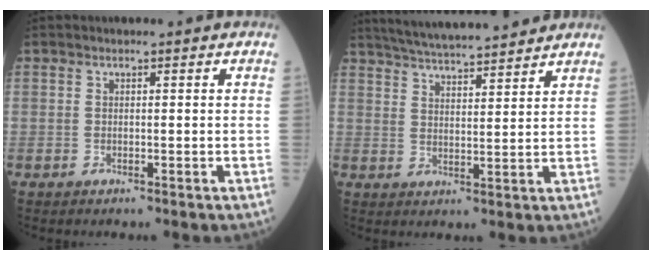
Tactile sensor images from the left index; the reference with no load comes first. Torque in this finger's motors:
{"motor_torque": [0.26, -0.87, 0.24, 0.06]}